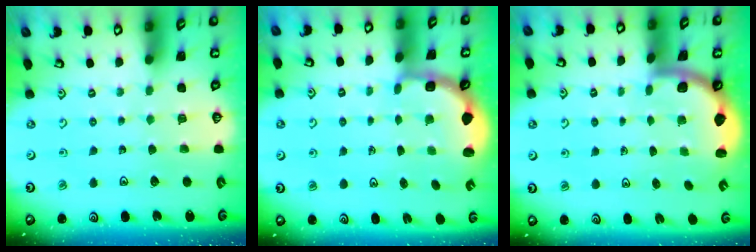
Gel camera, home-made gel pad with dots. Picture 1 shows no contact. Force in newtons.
{"total": 3.0, "press": 2.0, "slide": 2.2}
{"total": 1.6, "press": 1.6, "slide": 0.1}